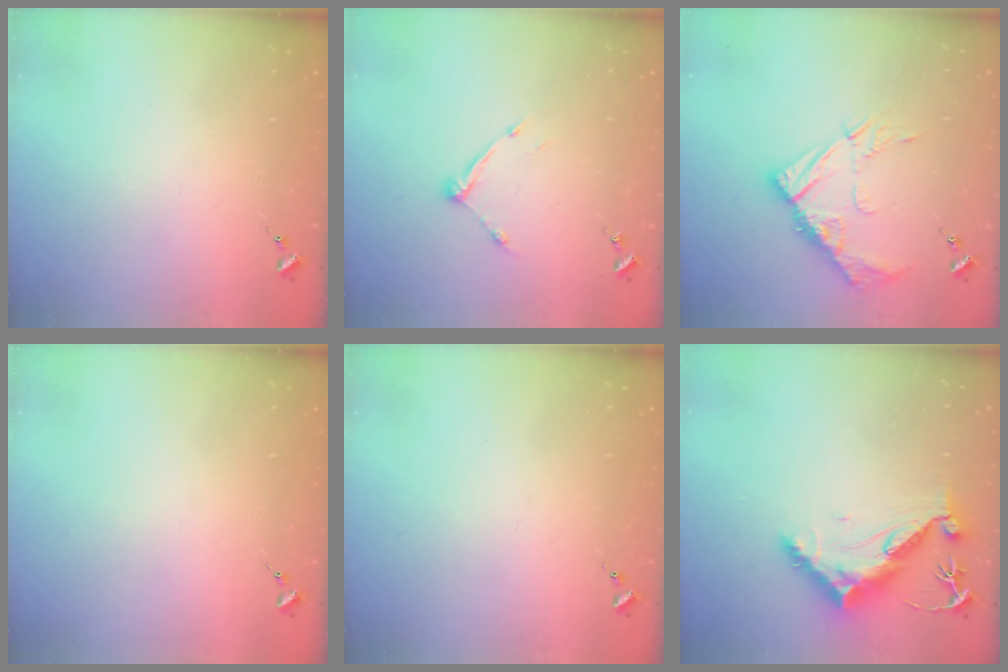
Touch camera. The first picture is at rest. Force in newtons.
{"total": 7.3, "press": 7.3, "slide": 0.5}
{"total": 12.2, "press": 12.1, "slide": 0.9}
{"total": 0.0}
{"total": 0.0}
{"total": 12.9, "press": 12.8, "slide": 0.9}